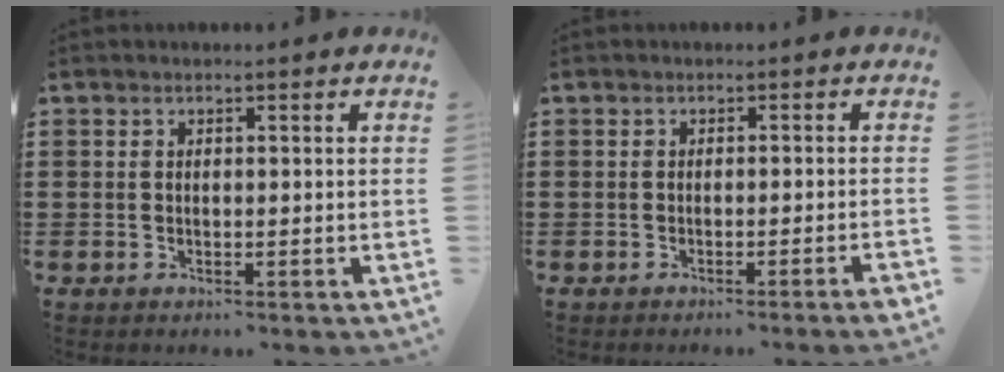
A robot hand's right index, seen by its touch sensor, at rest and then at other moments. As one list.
[{"total": 1.2, "force": [-0.8, -0.3, 0.9], "torque": [-0.016, -0.005, -0.015]}]